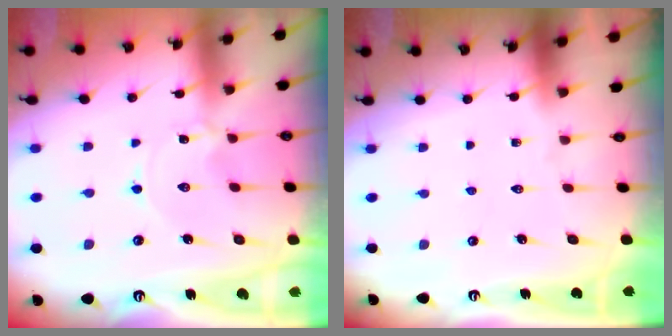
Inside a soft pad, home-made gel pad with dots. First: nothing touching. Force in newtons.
{"total": 0.0}